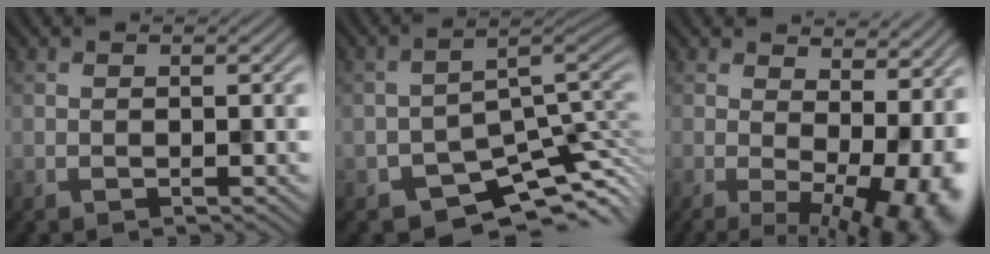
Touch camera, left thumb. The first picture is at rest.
{"total": 7.1, "force": [-4.9, 3.9, 3.3], "torque": [-0.034, -0.028, -0.079]}
{"total": 11.3, "force": [-0.2, 5.1, 10.1], "torque": [-0.129, -0.015, 0.033]}